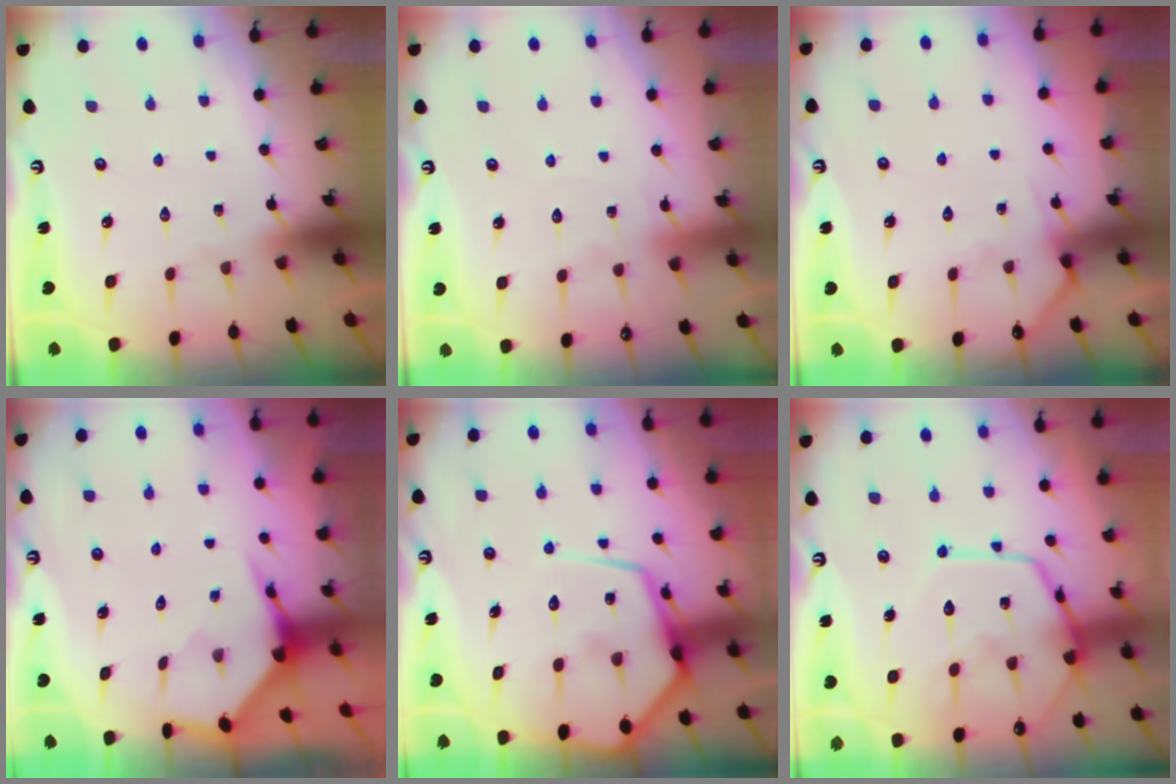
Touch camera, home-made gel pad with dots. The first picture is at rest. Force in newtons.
{"total": 5.4, "press": 5.3, "slide": 0.7}
{"total": 3.1, "press": 3.1, "slide": 0.3}
{"total": 4.0, "press": 3.9, "slide": 0.4}
{"total": 15.1, "press": 15.0, "slide": 1.5}
{"total": 15.6, "press": 15.6, "slide": 1.4}